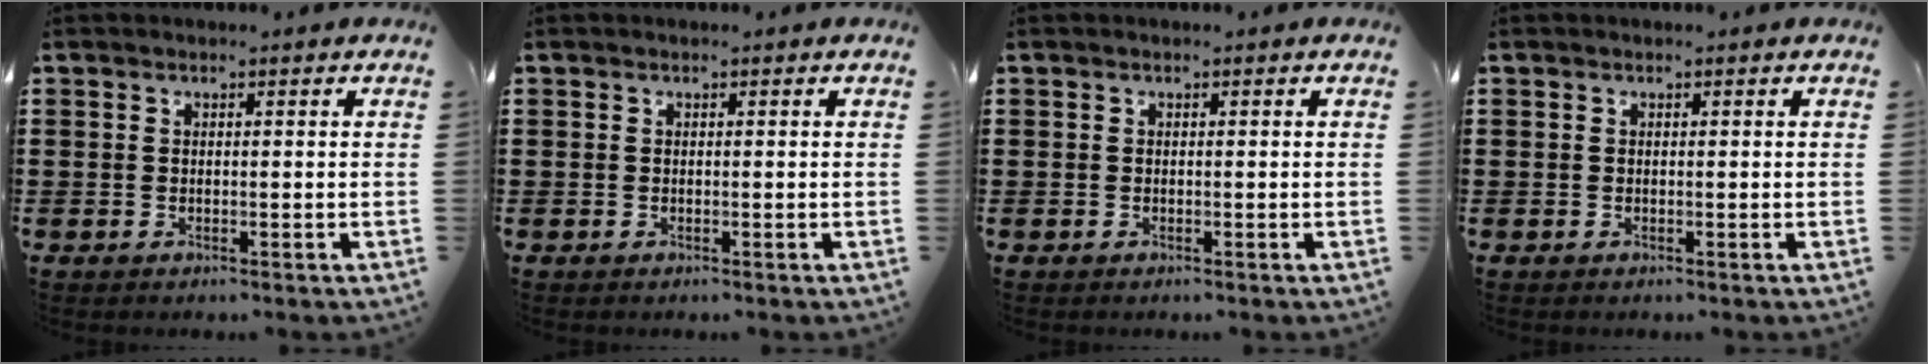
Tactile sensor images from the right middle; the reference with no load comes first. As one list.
[{"total": 0.0}, {"total": 0.0}, {"total": 0.0}]